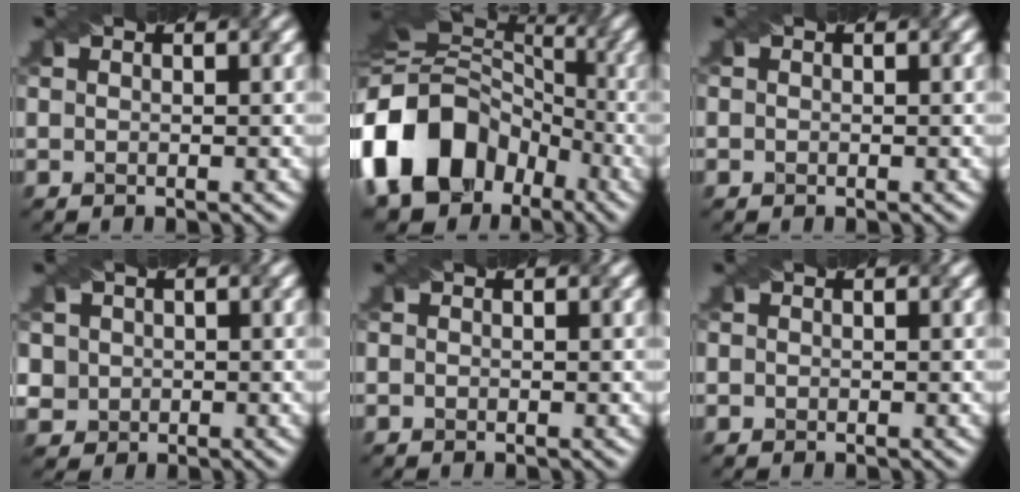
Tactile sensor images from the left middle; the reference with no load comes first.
{"total": 16.3, "force": [-6.3, 12.6, 8.2], "torque": [-0.182, 0.014, -0.124]}
{"total": 0.5, "force": [0.1, 0.5, 0.2], "torque": [-0.004, 0.010, -0.007]}
{"total": 4.6, "force": [1.5, 4.0, 1.7], "torque": [-0.044, 0.025, 0.012]}
{"total": 0.5, "force": [-0.4, 0.2, 0.1], "torque": [-0.002, 0.007, -0.011]}
{"total": 0.9, "force": [0.1, 0.8, 0.4], "torque": [-0.001, 0.016, -0.009]}